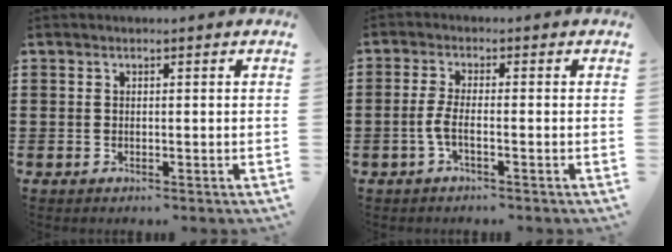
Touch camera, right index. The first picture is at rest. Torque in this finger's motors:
{"motor_torque": [0.56, 1.40, 0.01, 0.00]}